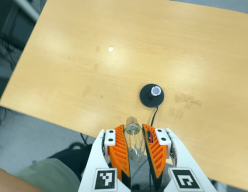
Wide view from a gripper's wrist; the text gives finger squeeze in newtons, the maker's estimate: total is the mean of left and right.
{"total": 20.9, "left": 22.9, "right": 19.0}